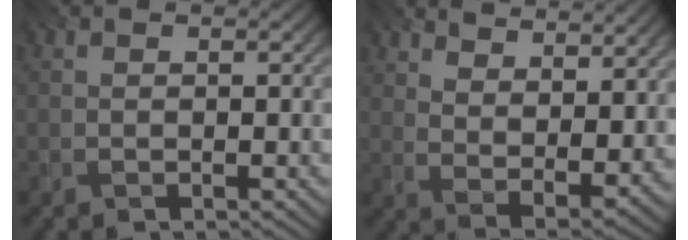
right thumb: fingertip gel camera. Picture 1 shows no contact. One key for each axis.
{"total": 10.6, "fx": 7.6, "fy": 3.9, "fz": 6.3, "tx": -0.118, "ty": -0.012, "tz": 0.115}